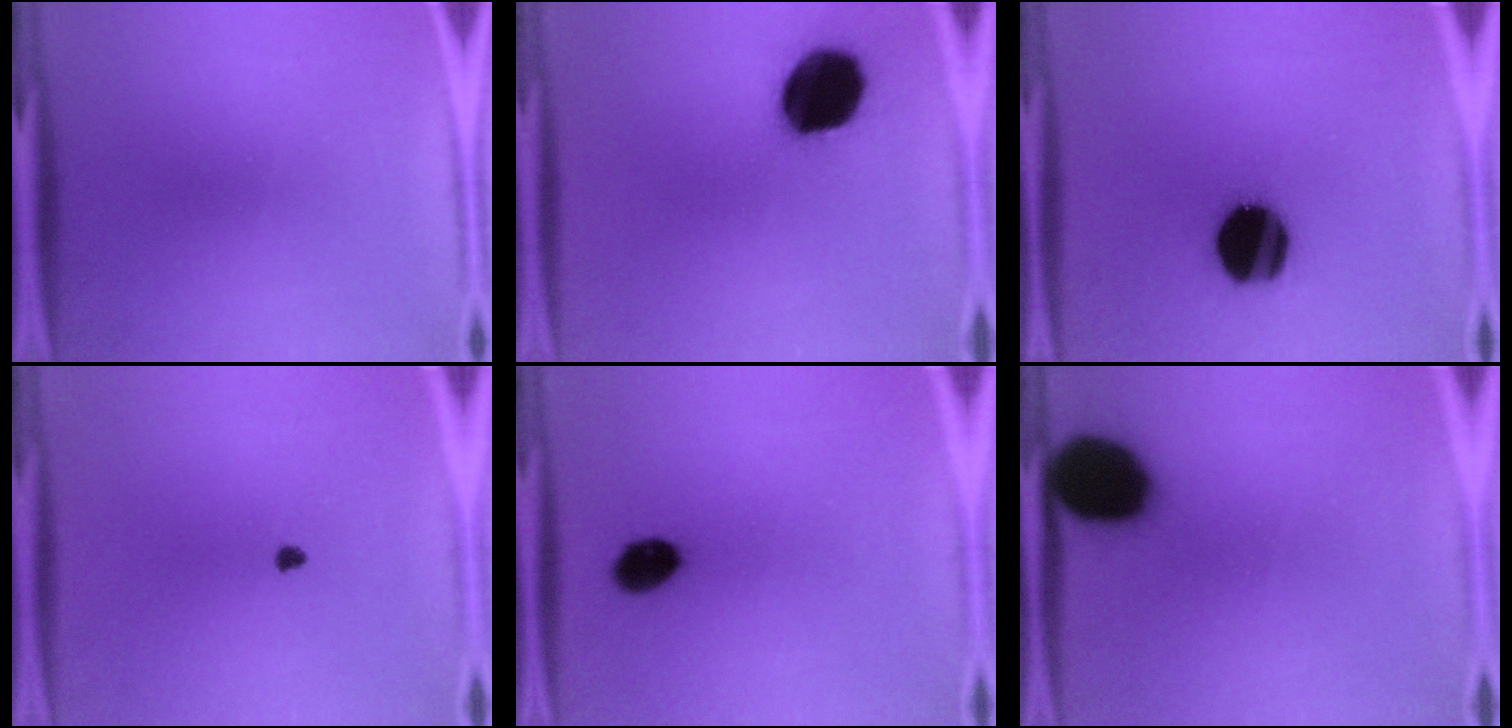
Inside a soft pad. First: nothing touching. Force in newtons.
{"total": 19.0}
{"total": 19.5}
{"total": 1.0}
{"total": 5.9}
{"total": 16.8}